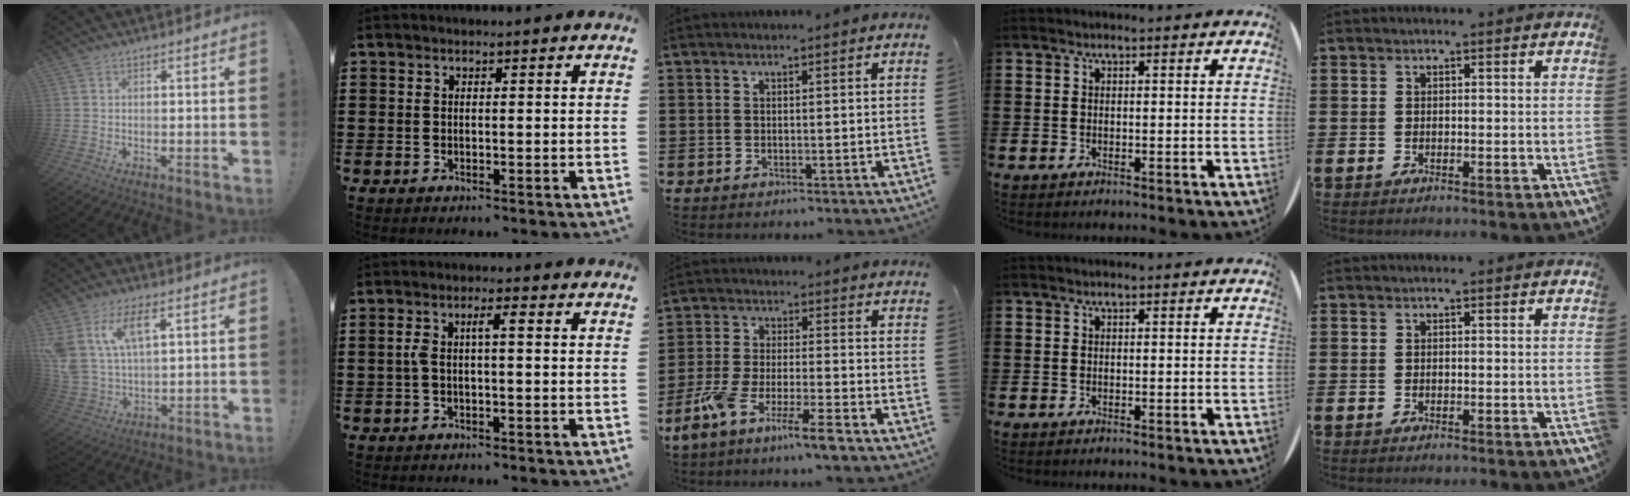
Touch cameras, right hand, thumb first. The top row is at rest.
{"thumb": {"total": 11.8, "force": [6.1, 5.8, 8.2], "torque": [-0.173, -0.024, 0.111]}, "index": {"total": 3.3, "force": [-0.2, 0.7, 3.2], "torque": [-0.075, 0.002, -0.012]}, "middle": {"total": 7.8, "force": [-6.2, -0.1, 4.7], "torque": [-0.108, -0.015, -0.122]}}